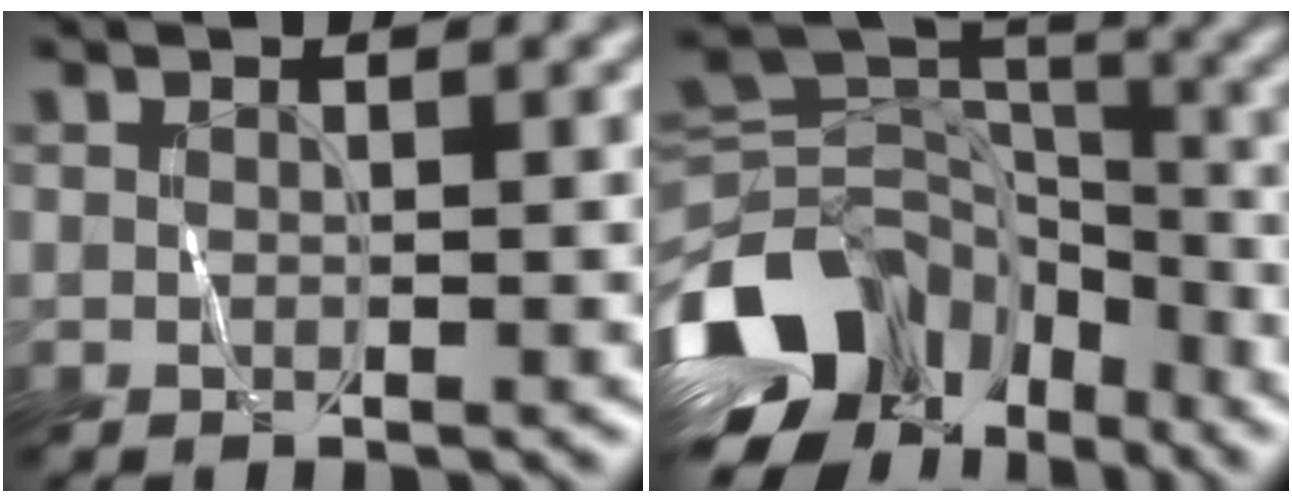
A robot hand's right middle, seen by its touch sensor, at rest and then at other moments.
{"total": 14.8, "force": [-6.7, 10.5, 7.9], "torque": [-0.187, 0.004, -0.120]}